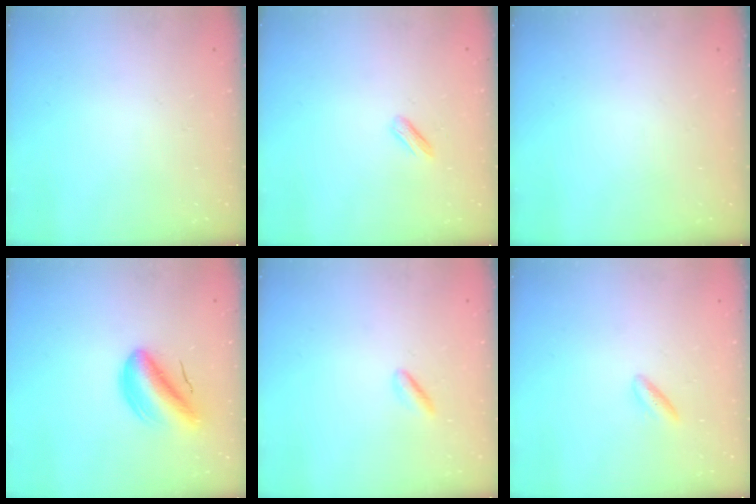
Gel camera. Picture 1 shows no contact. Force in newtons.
{"total": 2.8, "press": 2.7, "slide": 0.8}
{"total": 0.0}
{"total": 9.4, "press": 8.9, "slide": 2.9}
{"total": 1.0, "press": 0.7, "slide": 0.7}
{"total": 3.7, "press": 3.5, "slide": 1.3}